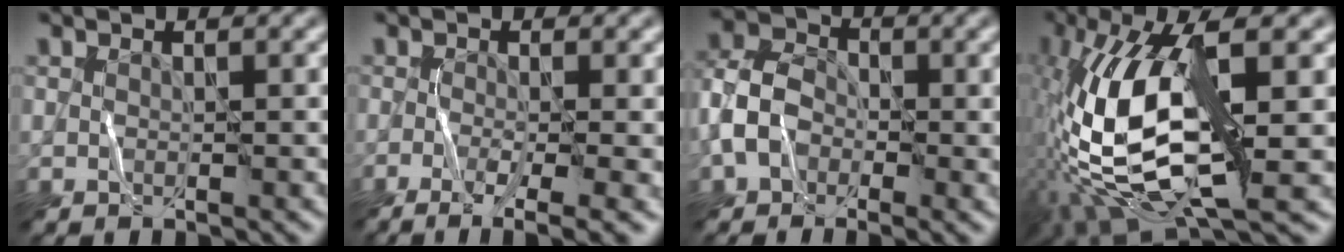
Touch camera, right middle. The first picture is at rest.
{"total": 4.4, "force": [-2.2, 0.8, 3.8], "torque": [-0.061, 0.000, -0.023]}
{"total": 4.7, "force": [-1.7, 3.3, 2.9], "torque": [-0.074, 0.018, -0.036]}
{"total": 13.8, "force": [-0.8, 5.4, 12.6], "torque": [-0.279, 0.006, -0.004]}